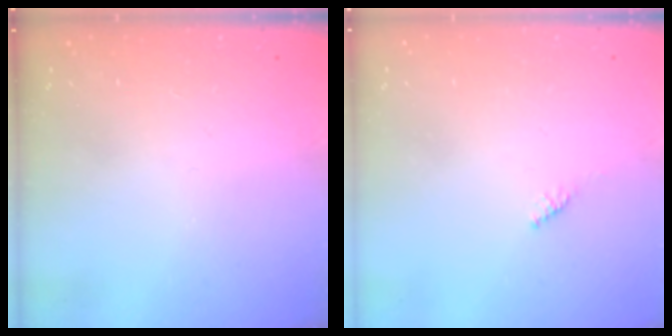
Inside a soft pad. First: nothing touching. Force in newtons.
{"total": 1.6, "press": 1.5, "slide": 0.4}